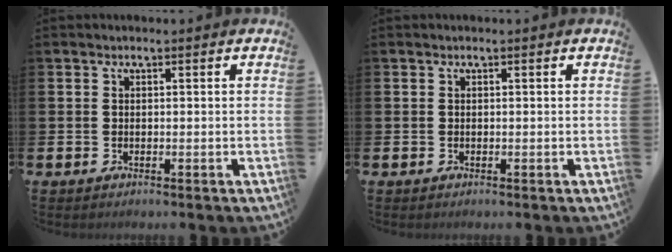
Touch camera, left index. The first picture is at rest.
{"total": 0.0}